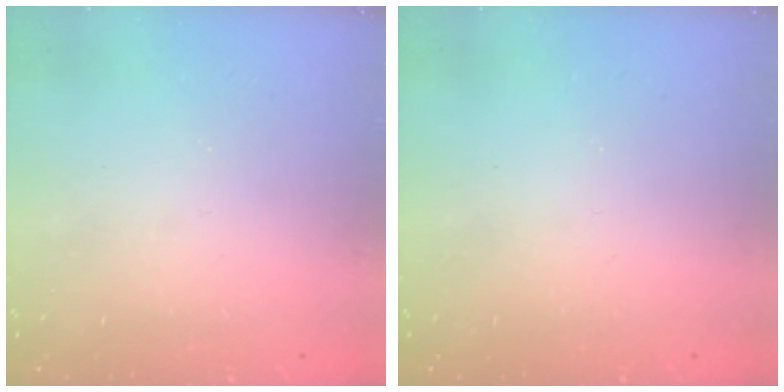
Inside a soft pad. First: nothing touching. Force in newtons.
{"total": 0.0}